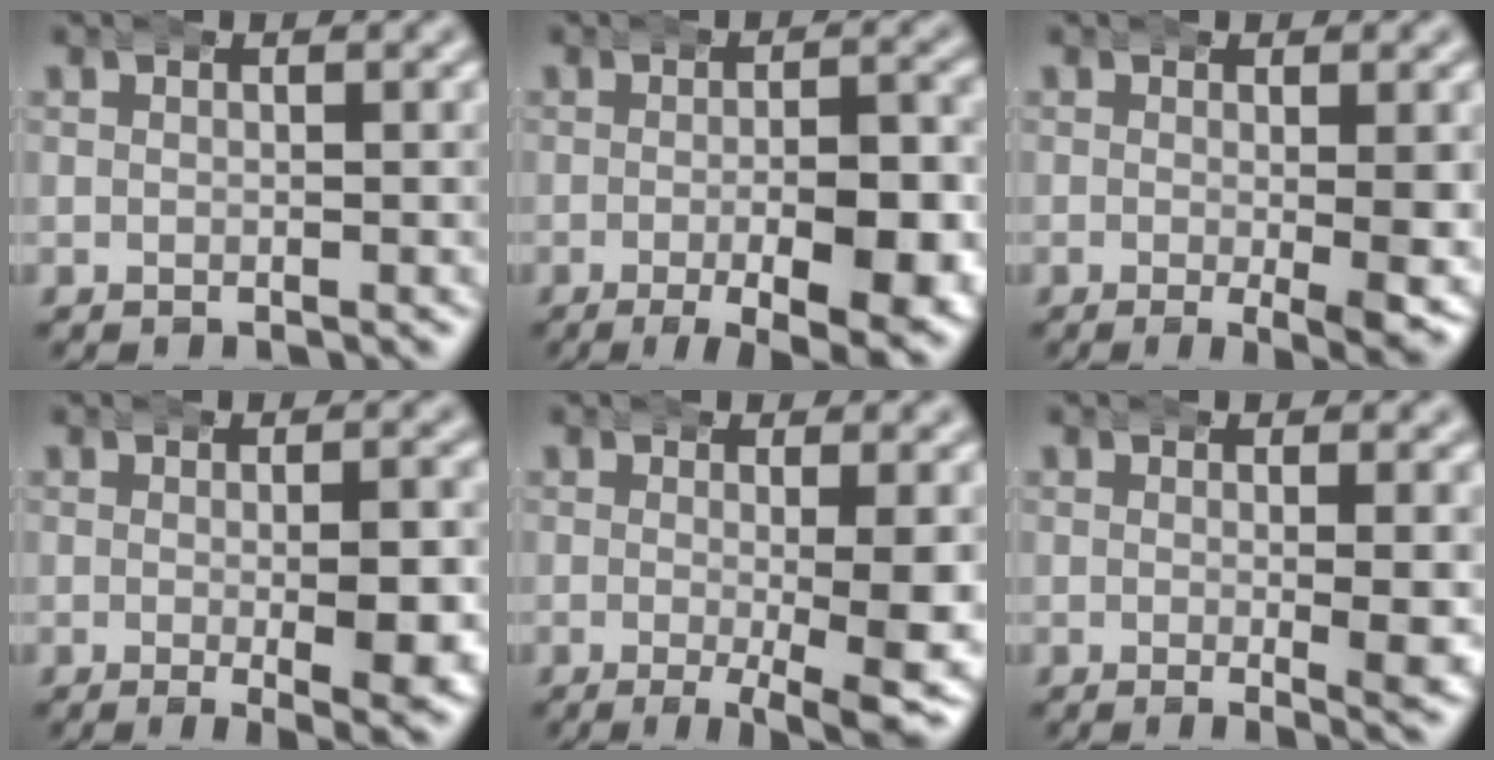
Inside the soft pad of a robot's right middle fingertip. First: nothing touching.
{"total": 9.9, "force": [-3.8, 3.6, 8.4], "torque": [-0.105, -0.018, -0.049]}
{"total": 5.6, "force": [-1.2, 1.4, 5.3], "torque": [-0.069, -0.008, -0.021]}
{"total": 6.2, "force": [-1.4, 1.9, 5.8], "torque": [-0.077, -0.006, -0.020]}
{"total": 7.7, "force": [-3.3, 1.8, 6.8], "torque": [-0.093, -0.020, -0.044]}
{"total": 3.9, "force": [-0.5, 0.5, 3.9], "torque": [-0.049, -0.003, -0.011]}